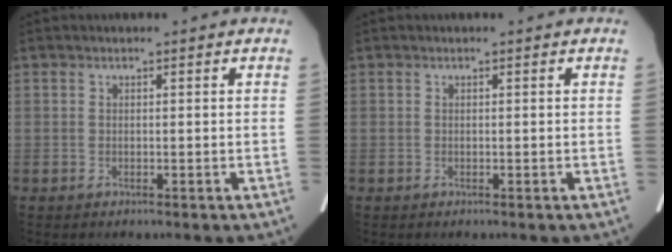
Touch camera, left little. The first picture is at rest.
{"total": 0.0}